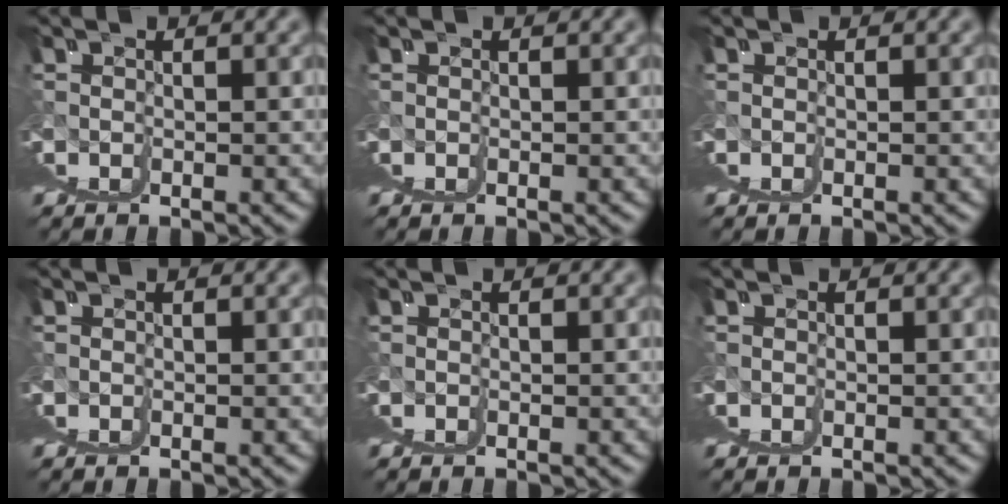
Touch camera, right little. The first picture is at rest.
{"total": 0.0}
{"total": 0.0}
{"total": 0.0}
{"total": 0.0}
{"total": 0.0}